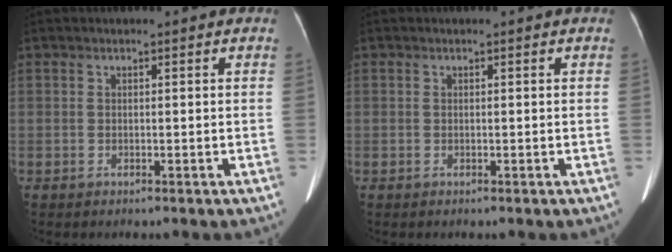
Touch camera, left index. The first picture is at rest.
{"total": 0.0}